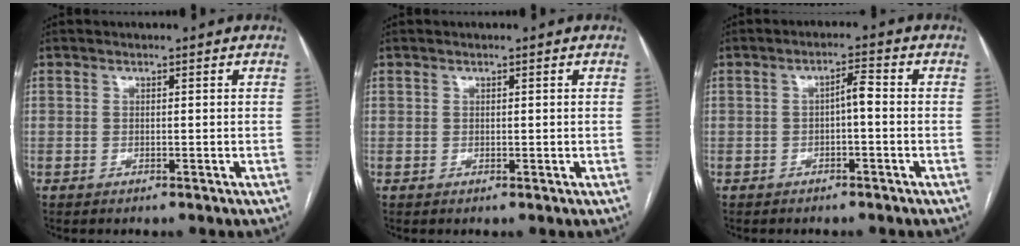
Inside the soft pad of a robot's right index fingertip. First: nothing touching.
{"total": 0.7, "force": [0.5, 0.4, 0.3], "torque": [0.002, -0.003, 0.008]}
{"total": 2.8, "force": [-0.3, 0.6, 2.7], "torque": [-0.044, 0.015, -0.004]}